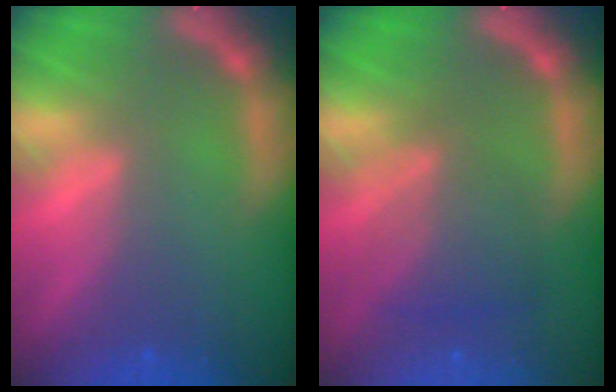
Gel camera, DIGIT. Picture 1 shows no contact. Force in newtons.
{"total": 4.6}